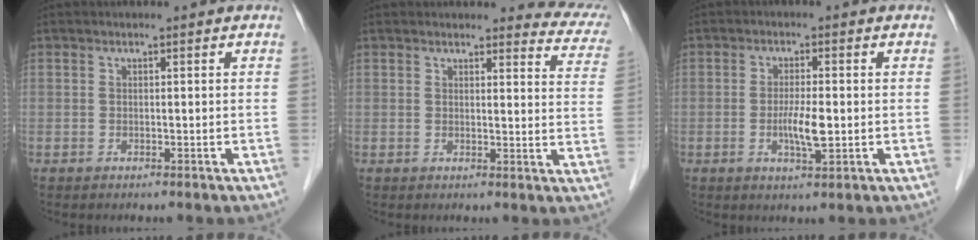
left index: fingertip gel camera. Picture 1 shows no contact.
{"total": 10.0, "force": [9.6, 1.7, 2.2], "torque": [0.008, -0.032, 0.071]}
{"total": 4.4, "force": [-0.6, 0.5, 4.3], "torque": [-0.082, -0.006, -0.009]}